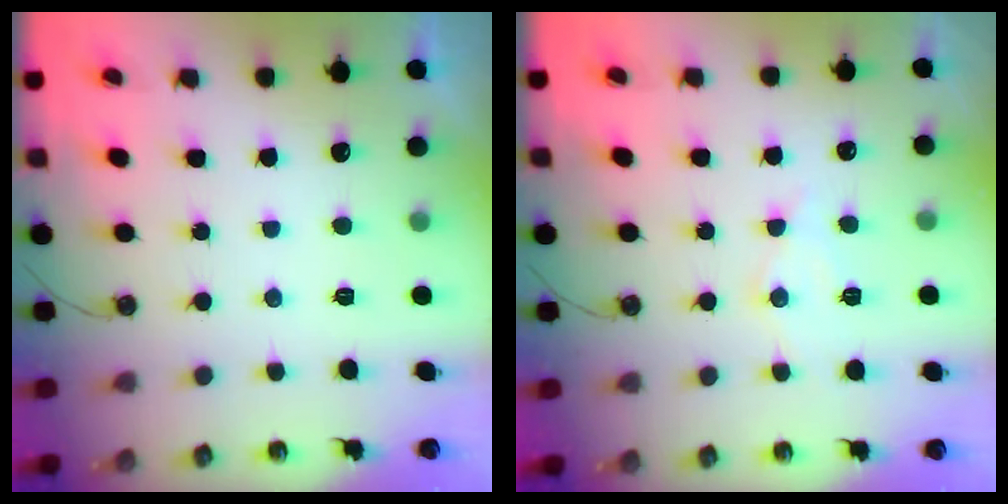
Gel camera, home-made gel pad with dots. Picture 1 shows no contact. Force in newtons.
{"total": 7.2, "press": 7.2, "slide": 0.6}